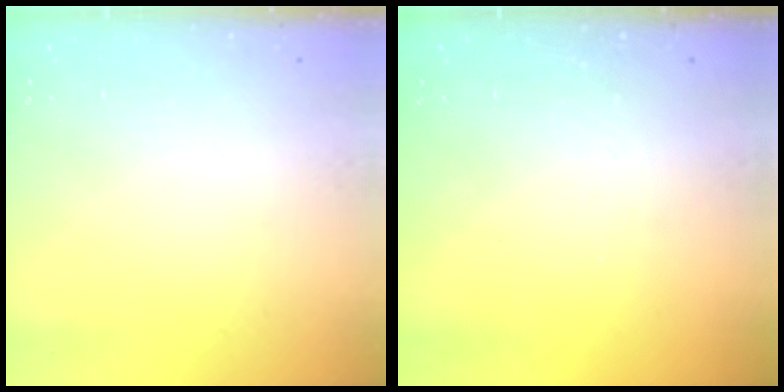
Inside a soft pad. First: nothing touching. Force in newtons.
{"total": 0.0}